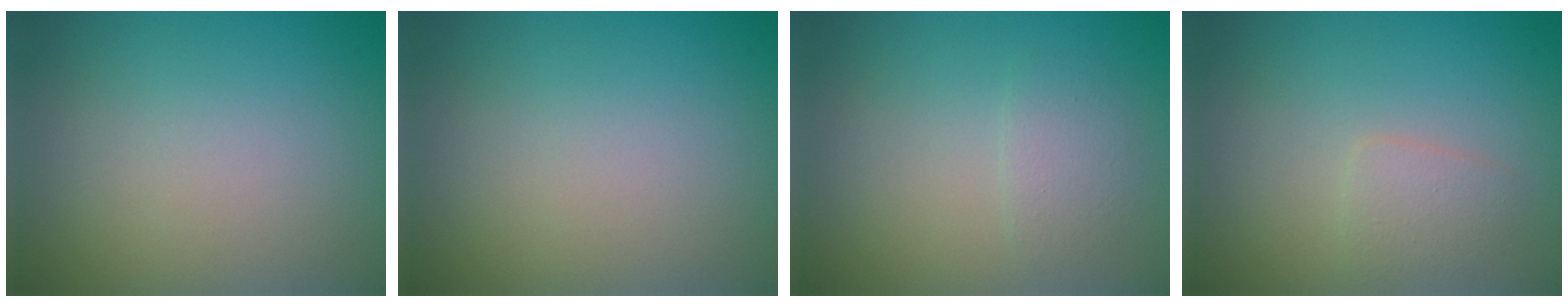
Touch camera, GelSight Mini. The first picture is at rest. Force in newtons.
{"total": 0.0}
{"total": 1.5, "press": 1.5, "slide": 0.1}
{"total": 1.5, "press": 1.5, "slide": 0.1}